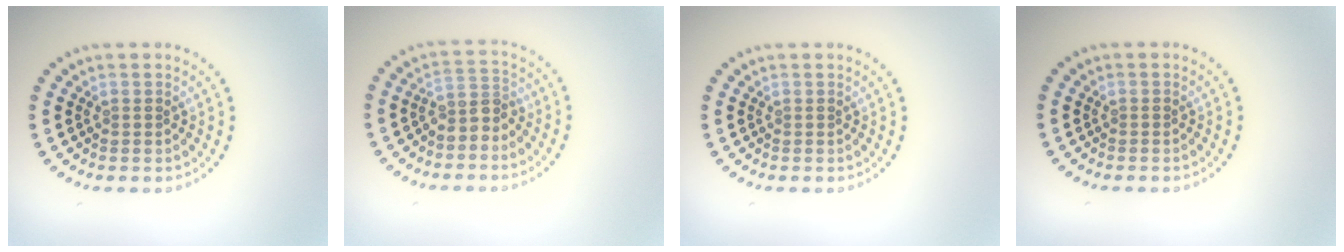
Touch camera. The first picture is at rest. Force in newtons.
{"total": 2.5, "press": 1.9, "slide": 1.5}
{"total": 0.0}
{"total": 0.0}